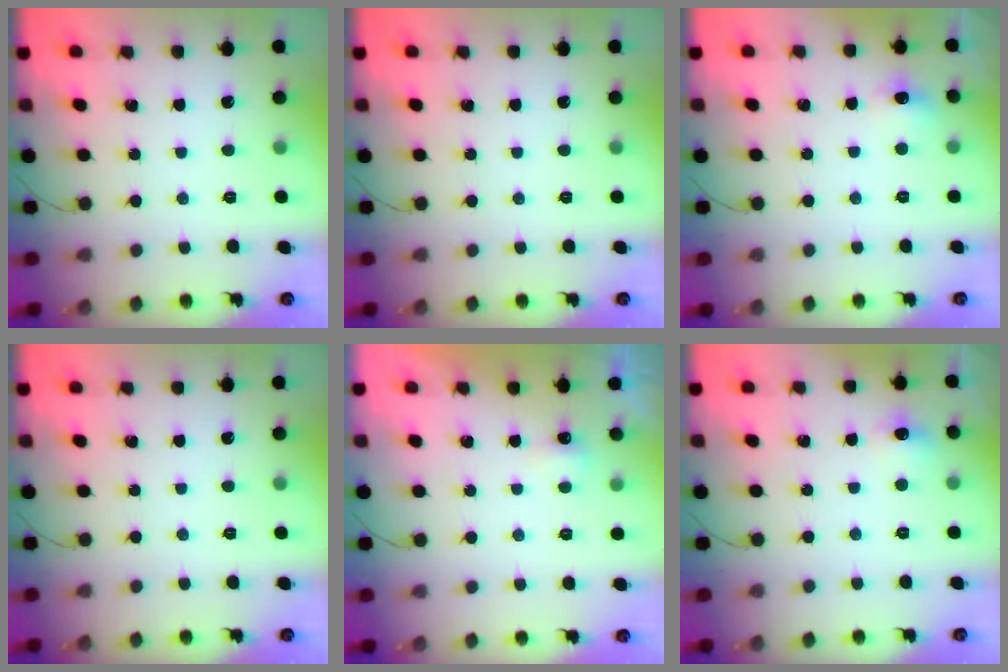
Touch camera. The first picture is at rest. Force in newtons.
{"total": 0.0}
{"total": 6.5, "press": 6.4, "slide": 1.3}
{"total": 0.0}
{"total": 3.0, "press": 2.9, "slide": 0.8}
{"total": 6.5, "press": 6.4, "slide": 1.3}